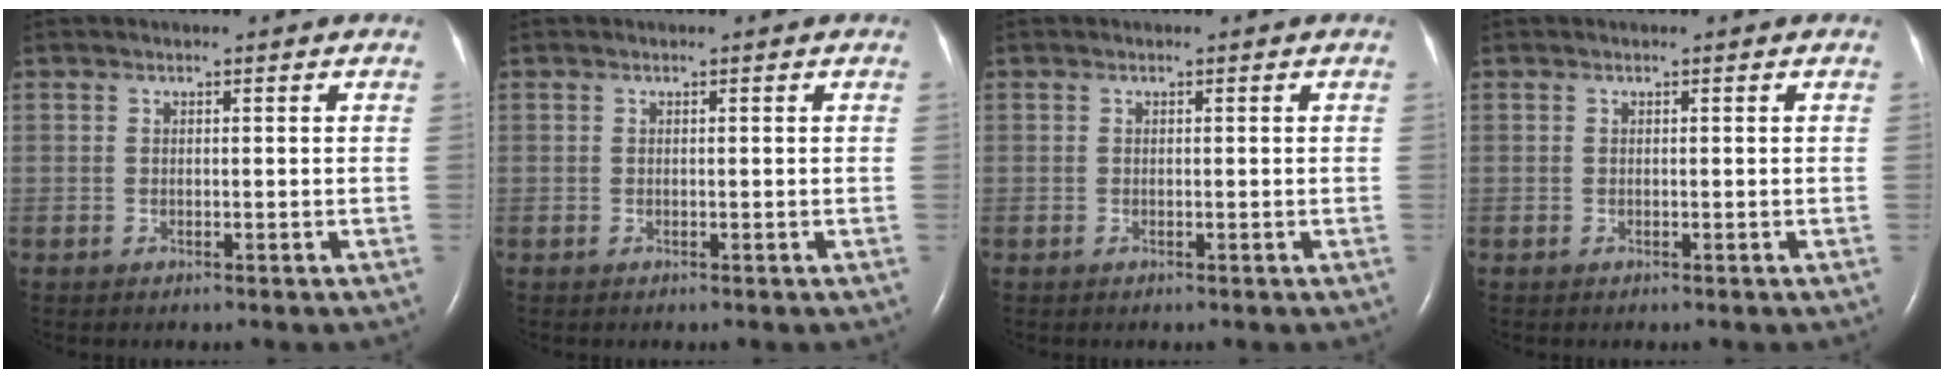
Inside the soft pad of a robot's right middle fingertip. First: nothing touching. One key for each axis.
{"total": 0.0}
{"total": 0.0}
{"total": 0.0}